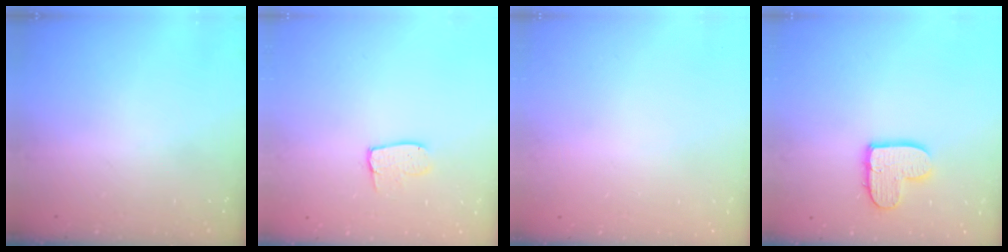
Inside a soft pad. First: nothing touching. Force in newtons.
{"total": 5.1, "press": 5.1, "slide": 0.4}
{"total": 0.0}
{"total": 10.1, "press": 10.1, "slide": 0.7}